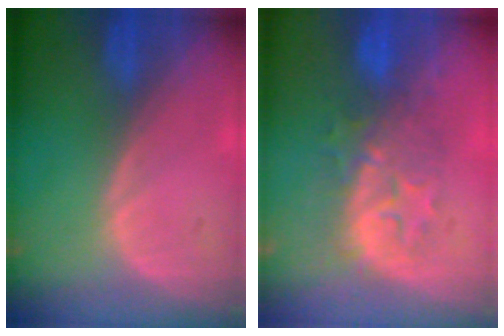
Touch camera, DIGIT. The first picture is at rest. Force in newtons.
{"total": 7.8, "press": 7.6, "slide": 1.7}